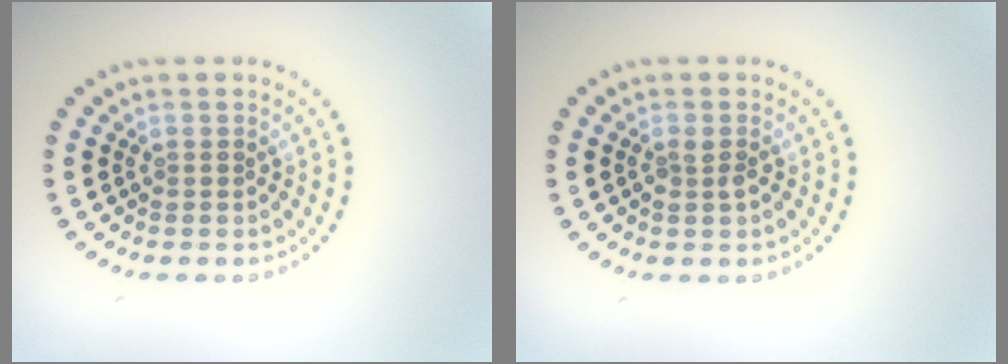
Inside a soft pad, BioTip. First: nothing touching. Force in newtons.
{"total": 0.9, "press": 0.9, "slide": 0.3}